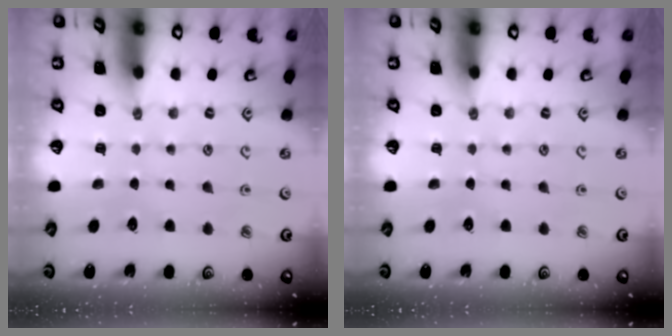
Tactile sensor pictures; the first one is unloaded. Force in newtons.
{"total": 0.0}